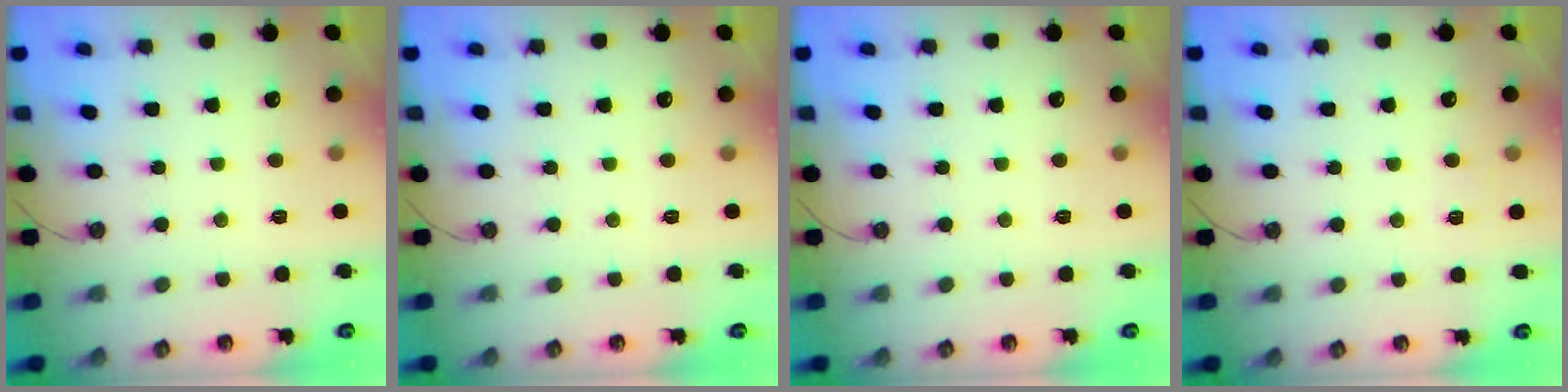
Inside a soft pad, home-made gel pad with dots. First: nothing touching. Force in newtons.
{"total": 0.0}
{"total": 0.0}
{"total": 2.7, "press": 2.4, "slide": 1.3}